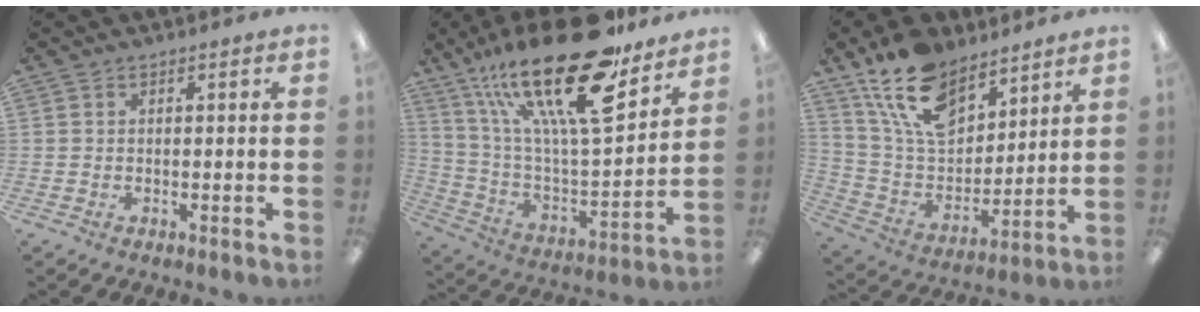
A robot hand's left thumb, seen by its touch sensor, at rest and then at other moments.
{"total": 29.3, "force": [18.9, 9.0, 20.5], "torque": [-0.373, -0.119, 0.310]}
{"total": 17.7, "force": [12.1, 9.3, 9.0], "torque": [-0.189, -0.048, 0.227]}